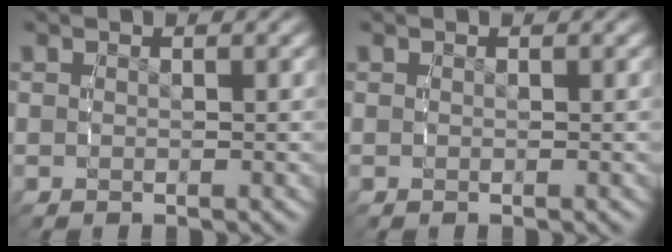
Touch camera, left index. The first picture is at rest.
{"total": 0.0}